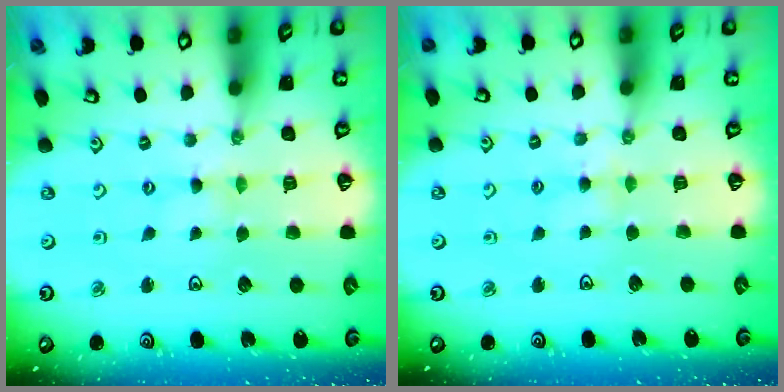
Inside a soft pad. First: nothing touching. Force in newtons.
{"total": 4.2, "press": 4.2, "slide": 0.5}